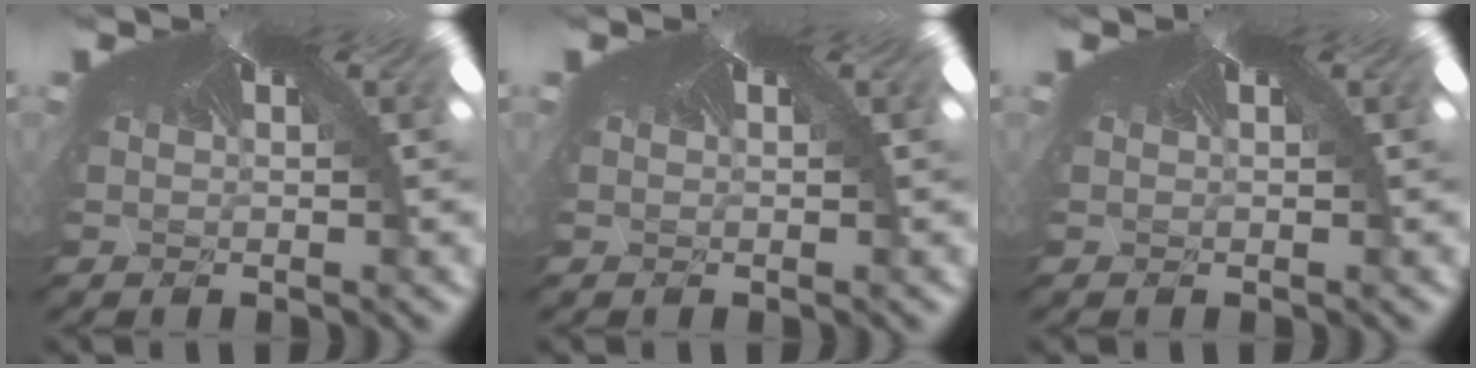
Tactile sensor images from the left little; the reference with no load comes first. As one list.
[{"total": 0.0}, {"total": 0.0}]